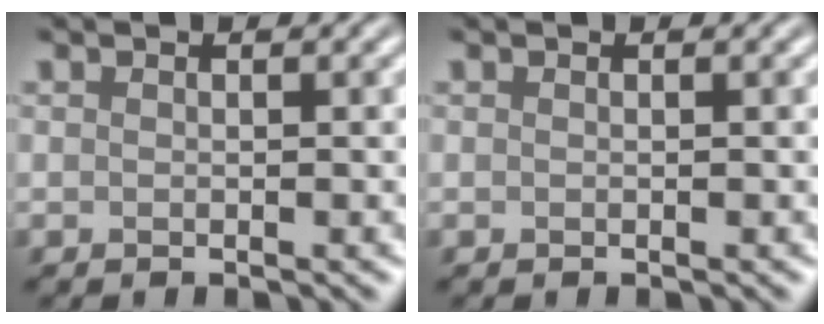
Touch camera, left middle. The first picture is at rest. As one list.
[{"total": 0.0}]